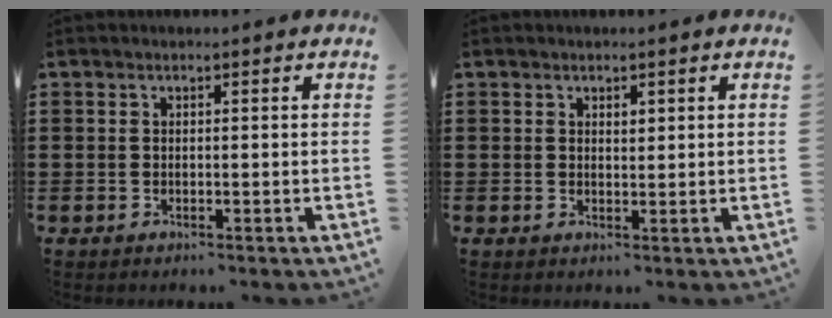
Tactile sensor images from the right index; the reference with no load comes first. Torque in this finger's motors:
{"motor_torque": [0.30, 0.12, 0.01, 0.03]}